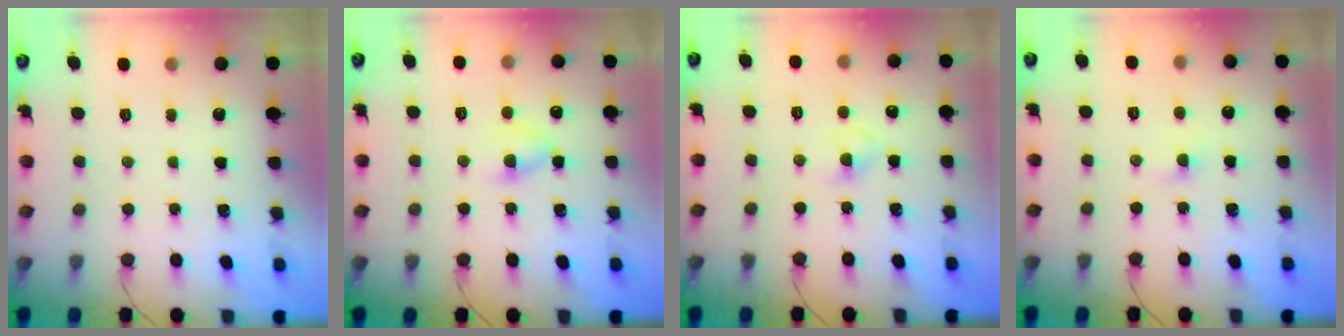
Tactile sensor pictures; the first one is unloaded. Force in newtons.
{"total": 3.9, "press": 3.6, "slide": 1.6}
{"total": 2.9, "press": 2.7, "slide": 1.2}
{"total": 1.9, "press": 1.7, "slide": 0.9}